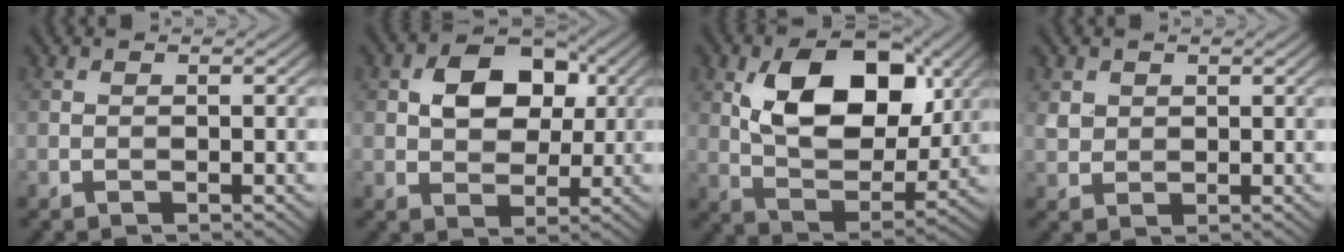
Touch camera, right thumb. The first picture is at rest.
{"total": 8.1, "force": [2.0, 5.7, 5.4], "torque": [-0.098, 0.008, 0.026]}
{"total": 12.8, "force": [4.1, 7.7, 9.3], "torque": [-0.159, -0.007, 0.068]}
{"total": 2.3, "force": [1.1, 1.9, 0.6], "torque": [-0.022, -0.002, 0.023]}